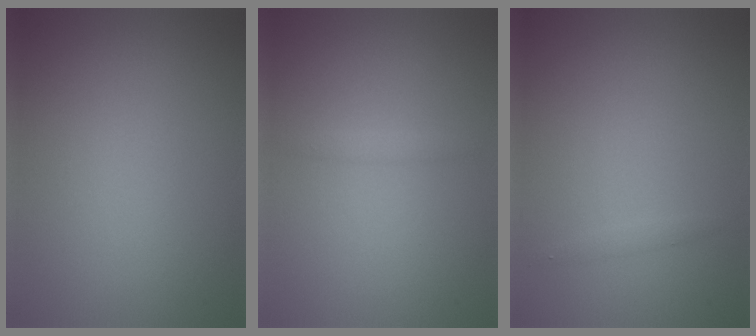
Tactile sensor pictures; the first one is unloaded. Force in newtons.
{"total": 0.7, "press": 0.7, "slide": 0.1}
{"total": 0.6, "press": 0.6, "slide": 0.0}